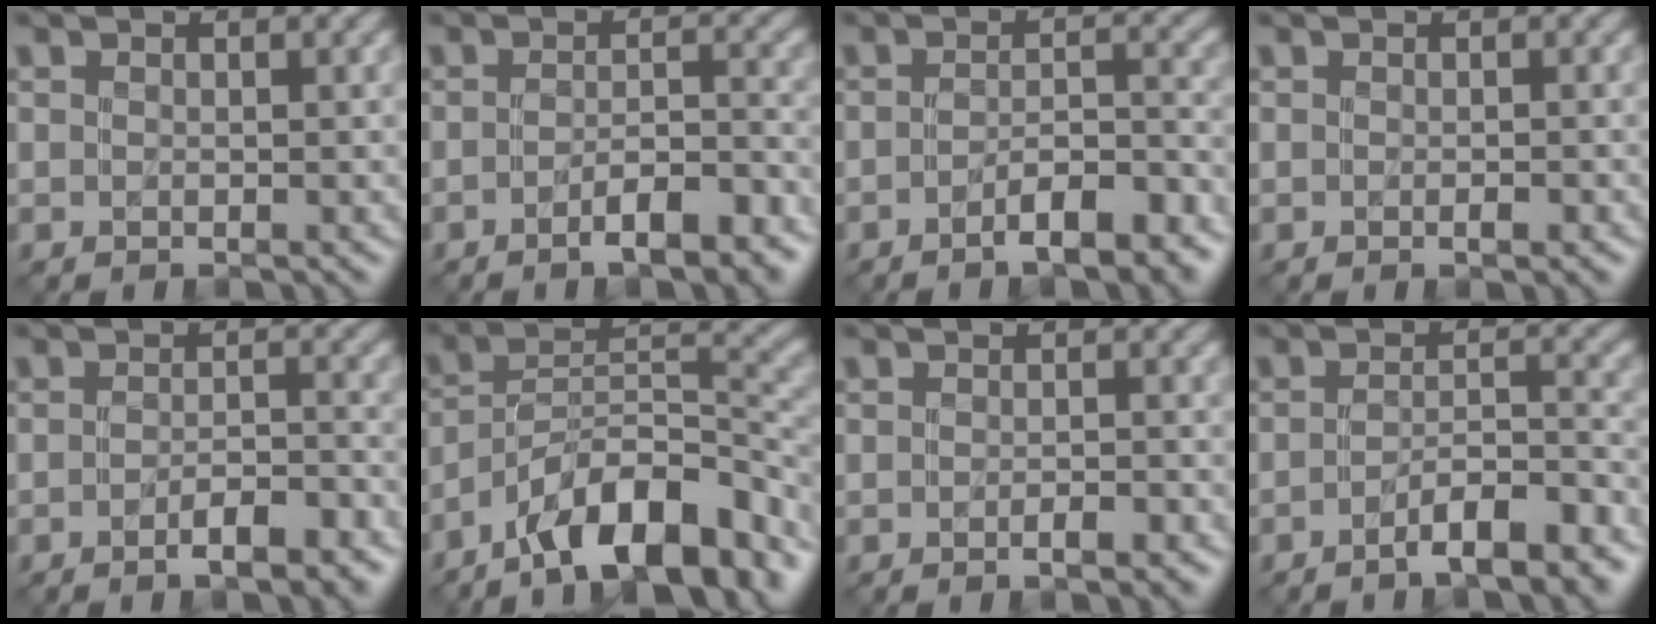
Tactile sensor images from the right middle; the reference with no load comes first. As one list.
[{"total": 5.6, "force": [-3.1, 1.7, 4.3], "torque": [-0.060, 0.005, -0.044]}, {"total": 6.2, "force": [-3.7, 1.9, 4.6], "torque": [-0.063, 0.005, -0.052]}, {"total": 0.7, "force": [-0.3, 0.2, 0.6], "torque": [-0.008, 0.000, -0.005]}, {"total": 4.2, "force": [-2.2, 1.3, 3.4], "torque": [-0.050, 0.003, -0.031]}, {"total": 12.7, "force": [-9.0, 4.1, 7.9], "torque": [-0.117, 0.028, -0.166]}, {"total": 1.7, "force": [-0.8, 0.5, 1.4], "torque": [-0.015, 0.007, -0.013]}, {"total": 6.8, "force": [-4.2, 1.8, 5.0], "torque": [-0.066, 0.007, -0.062]}]